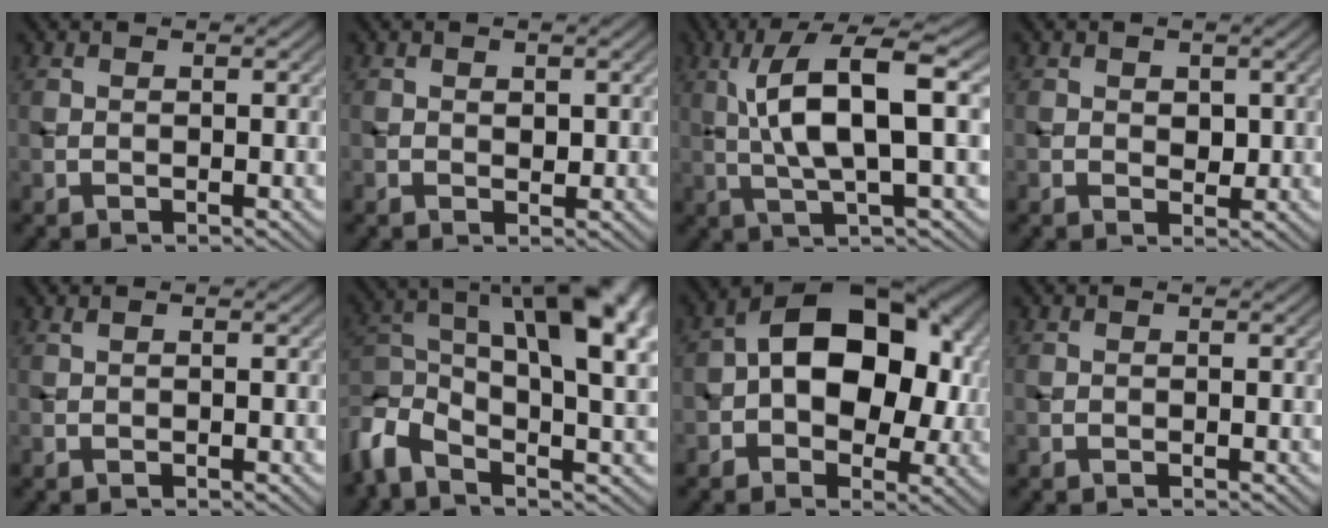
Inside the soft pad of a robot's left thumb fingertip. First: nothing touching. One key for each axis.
{"total": 1.2, "fx": 0.2, "fy": 0.7, "fz": 0.9, "tx": -0.013, "ty": -0.001, "tz": 0.005}
{"total": 10.2, "fx": 1.5, "fy": 2.4, "fz": 9.8, "tx": -0.189, "ty": 0.011, "tz": 0.028}
{"total": 1.7, "fx": 0.3, "fy": 1.2, "fz": 1.2, "tx": -0.021, "ty": -0.004, "tz": 0.005}
{"total": 0.5, "fx": 0.2, "fy": 0.0, "fz": 0.5, "tx": -0.012, "ty": 0.005, "tz": 0.004}
{"total": 14.3, "fx": 0.4, "fy": 6.5, "fz": 12.7, "tx": -0.251, "ty": -0.004, "tz": 0.000}
{"total": 14.1, "fx": 0.6, "fy": 8.9, "fz": 10.9, "tx": -0.156, "ty": 0.024, "tz": 0.002}
{"total": 0.0}